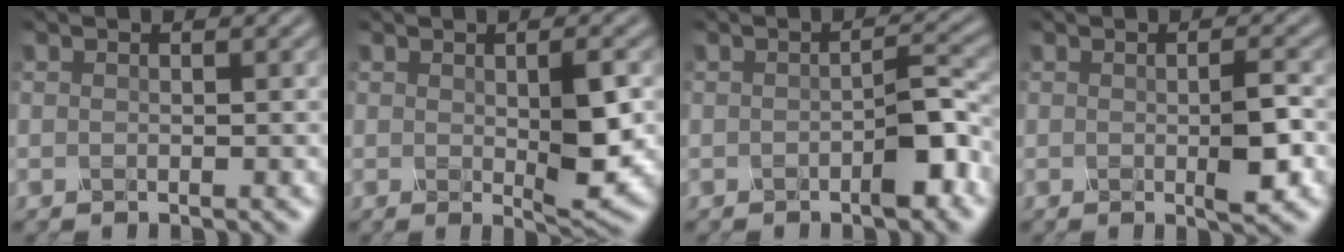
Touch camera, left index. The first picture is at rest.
{"total": 3.5, "force": [0.0, 0.6, 3.4], "torque": [-0.061, -0.004, 0.001]}
{"total": 3.0, "force": [-1.4, 0.6, 2.6], "torque": [-0.044, 0.009, -0.026]}
{"total": 2.7, "force": [-0.4, 0.4, 2.6], "torque": [-0.051, -0.002, -0.007]}